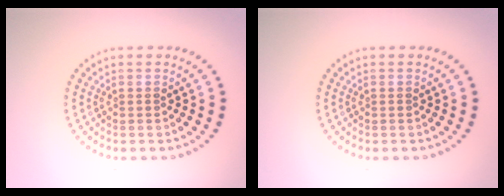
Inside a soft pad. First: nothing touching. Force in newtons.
{"total": 0.0}